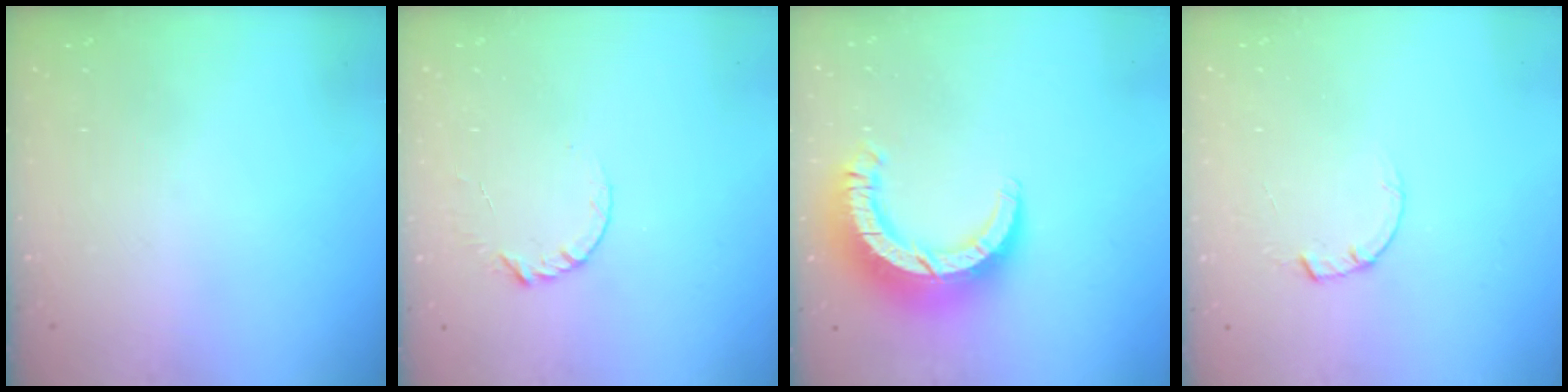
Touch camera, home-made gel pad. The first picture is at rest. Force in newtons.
{"total": 4.6, "press": 4.6, "slide": 0.5}
{"total": 12.1, "press": 12.0, "slide": 1.2}
{"total": 1.5, "press": 1.5, "slide": 0.3}